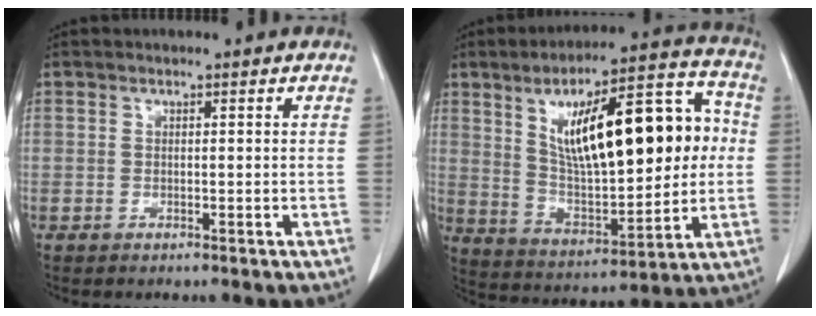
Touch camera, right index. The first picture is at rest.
{"total": 22.1, "force": [4.2, 6.7, 20.7], "torque": [-0.326, 0.032, 0.075]}